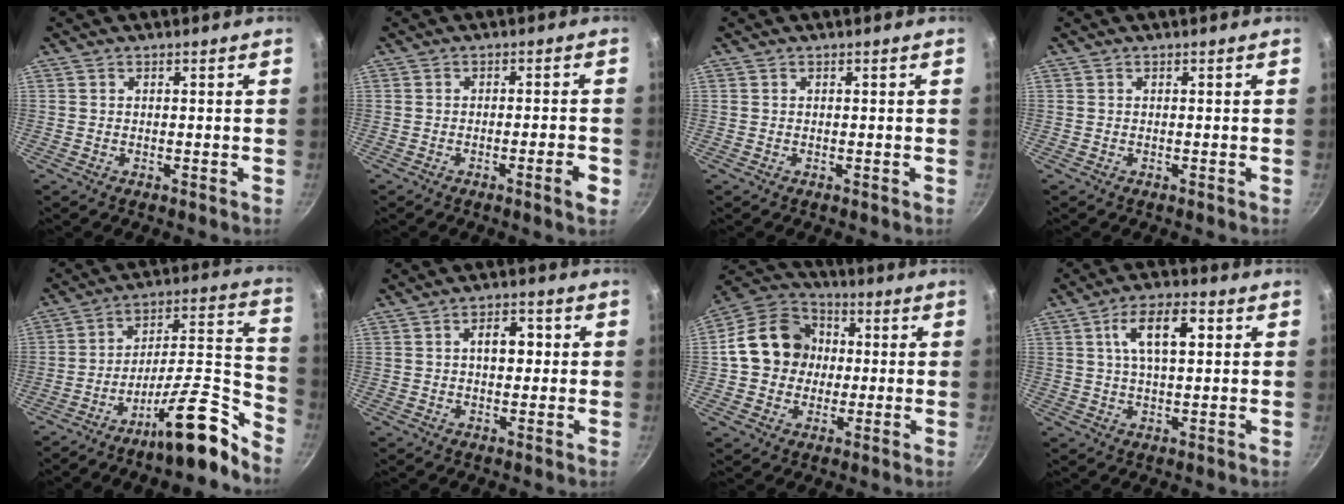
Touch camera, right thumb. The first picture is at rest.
{"total": 3.9, "force": [-1.6, 0.4, 3.5], "torque": [-0.044, 0.011, -0.022]}
{"total": 0.0}
{"total": 0.0}
{"total": 16.3, "force": [-11.7, 3.2, 10.8], "torque": [-0.131, 0.119, -0.208]}
{"total": 5.5, "force": [0.7, 3.4, 4.2], "torque": [-0.037, 0.009, 0.006]}
{"total": 14.8, "force": [0.7, 12.7, 7.6], "torque": [-0.094, 0.028, -0.005]}
{"total": 9.6, "force": [2.7, 4.3, 8.2], "torque": [-0.124, 0.010, 0.041]}